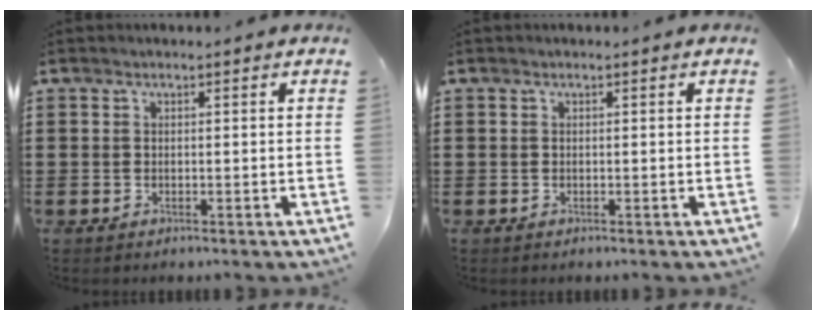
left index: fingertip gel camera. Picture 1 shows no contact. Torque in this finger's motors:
{"motor_torque": [0.03, -0.02, 0.00, 0.00]}